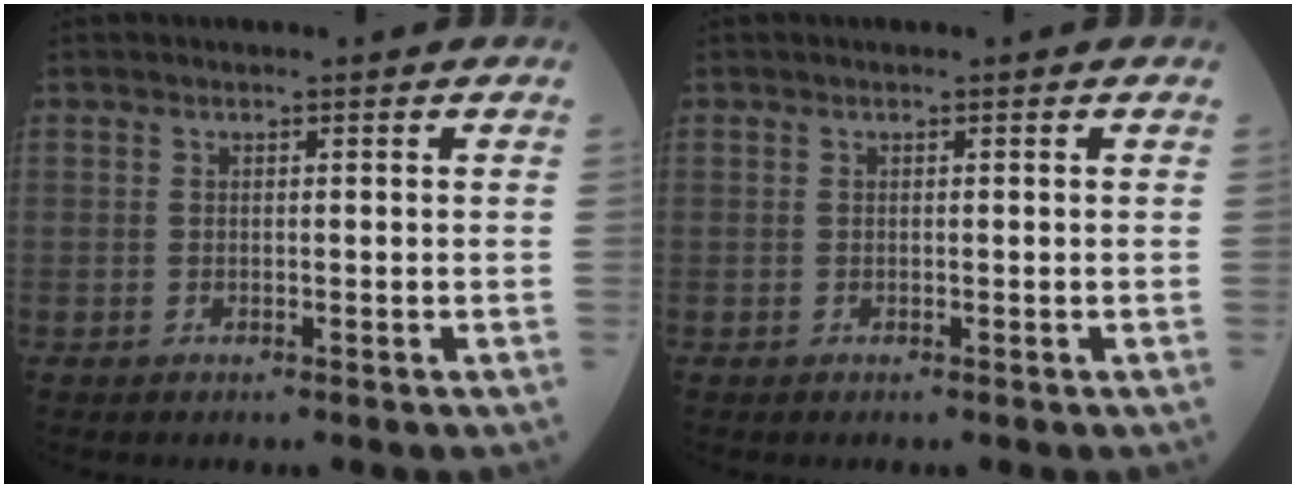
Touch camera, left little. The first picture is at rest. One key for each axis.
{"total": 0.0}